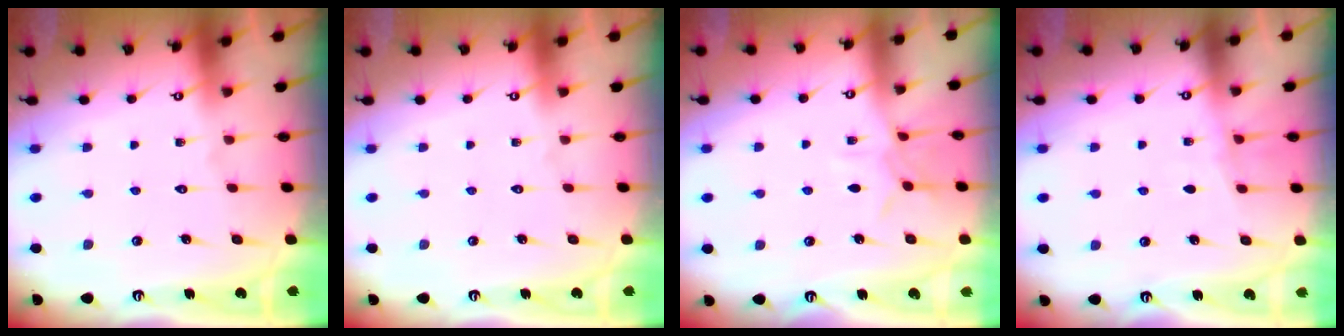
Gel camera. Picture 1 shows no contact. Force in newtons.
{"total": 0.0}
{"total": 5.9, "press": 5.9, "slide": 0.5}
{"total": 3.6, "press": 3.5, "slide": 0.4}